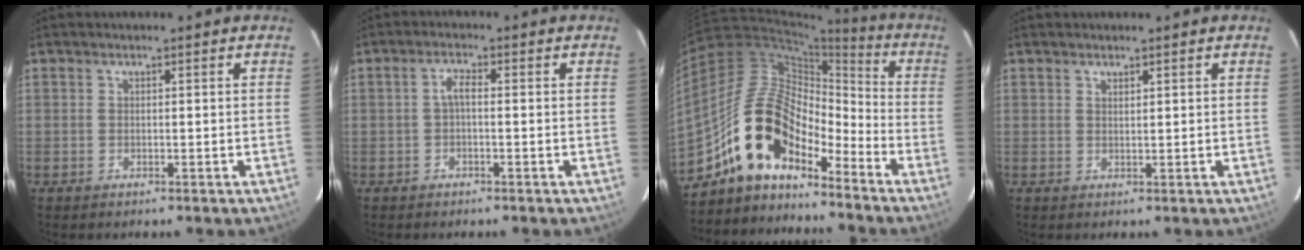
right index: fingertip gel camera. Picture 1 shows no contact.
{"total": 2.1, "force": [-0.4, 0.7, 2.0], "torque": [-0.041, 0.009, -0.007]}
{"total": 15.0, "force": [-11.2, 6.5, 7.7], "torque": [-0.139, 0.020, -0.218]}
{"total": 0.9, "force": [0.7, 0.3, 0.4], "torque": [-0.006, 0.001, 0.013]}